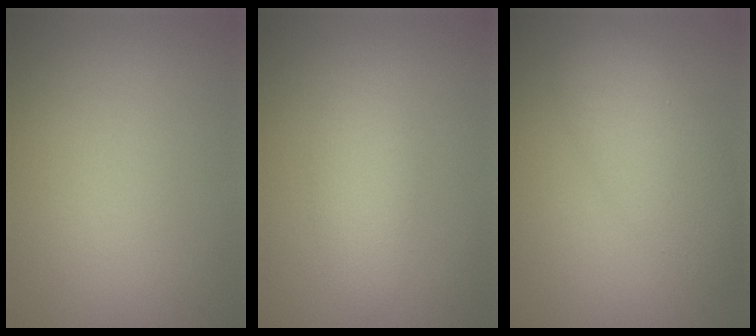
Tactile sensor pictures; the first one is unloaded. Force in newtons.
{"total": 2.4, "press": 2.4, "slide": 0.0}
{"total": 5.3, "press": 5.3, "slide": 0.1}